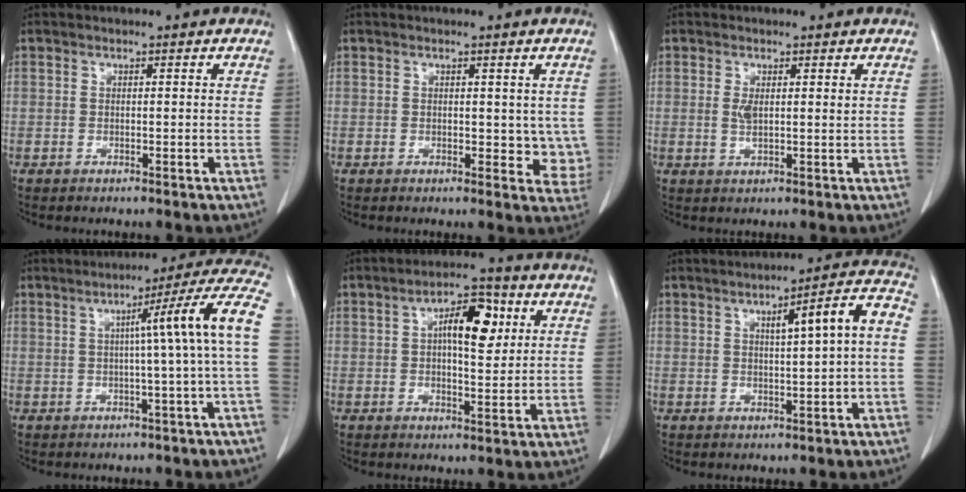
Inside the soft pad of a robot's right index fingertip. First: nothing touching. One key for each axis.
{"total": 4.4, "fx": 0.6, "fy": 2.9, "fz": 3.3, "tx": -0.015, "ty": -0.007, "tz": 0.008}
{"total": 2.4, "fx": 0.7, "fy": 0.8, "fz": 2.2, "tx": -0.042, "ty": -0.004, "tz": 0.015}
{"total": 11.5, "fx": 0.9, "fy": -1.8, "fz": 11.3, "tx": -0.137, "ty": 0.024, "tz": 0.004}
{"total": 8.5, "fx": 2.5, "fy": 3.2, "fz": 7.5, "tx": -0.117, "ty": 0.018, "tz": 0.036}
{"total": 8.3, "fx": 0.8, "fy": 0.5, "fz": 8.2, "tx": -0.112, "ty": 0.021, "tz": 0.009}